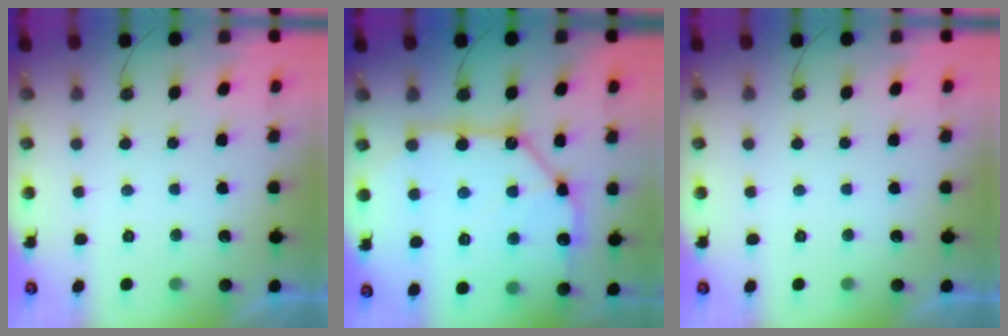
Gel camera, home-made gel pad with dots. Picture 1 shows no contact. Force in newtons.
{"total": 18.6, "press": 18.5, "slide": 2.3}
{"total": 0.0}